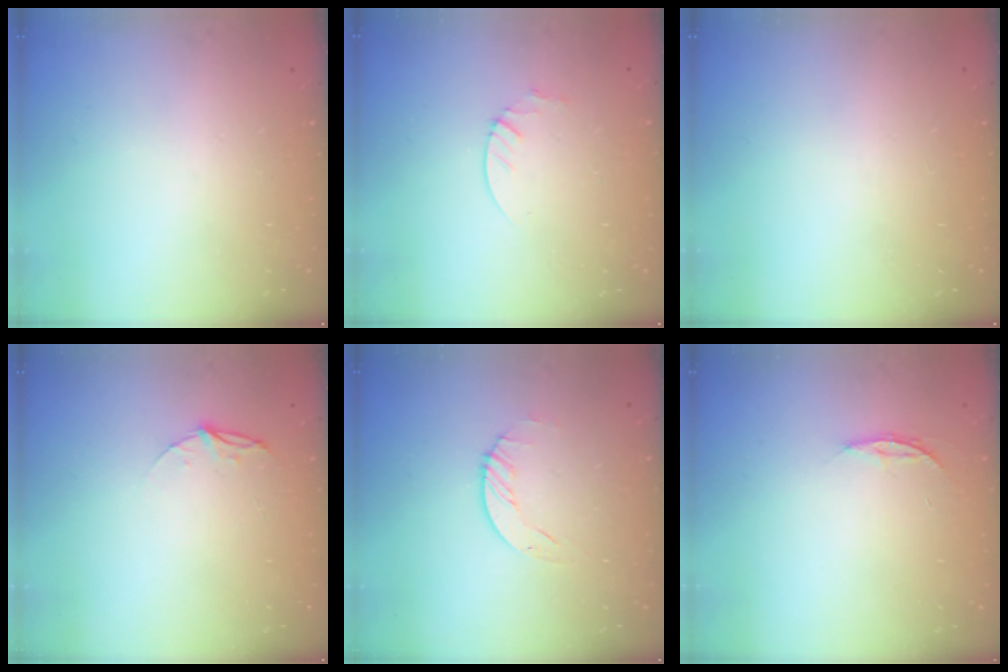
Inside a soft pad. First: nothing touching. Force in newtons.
{"total": 2.1, "press": 2.1, "slide": 0.2}
{"total": 0.0}
{"total": 4.4, "press": 4.4, "slide": 0.4}
{"total": 1.9, "press": 1.9, "slide": 0.2}
{"total": 3.6, "press": 3.6, "slide": 0.3}